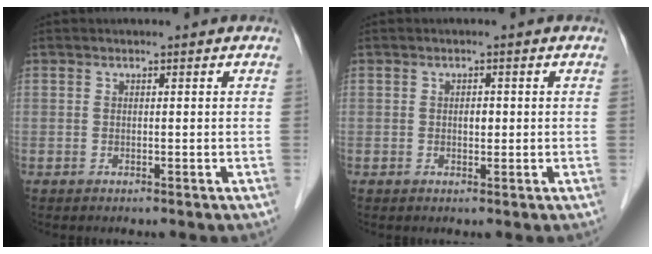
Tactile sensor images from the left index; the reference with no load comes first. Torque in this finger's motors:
{"motor_torque": [0.10, -0.01, 0.00, 0.00]}